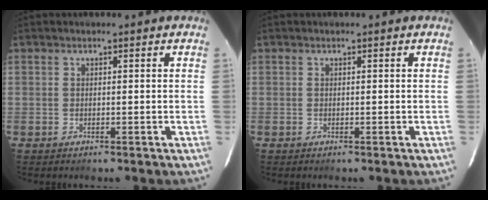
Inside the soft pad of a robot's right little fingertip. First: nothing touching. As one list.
[{"total": 0.0}]